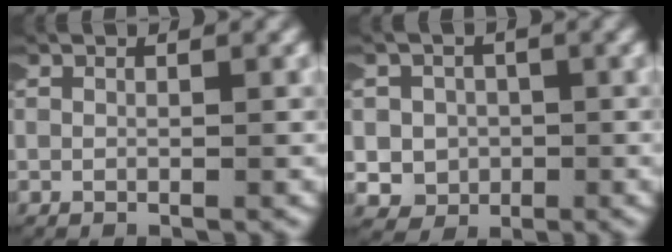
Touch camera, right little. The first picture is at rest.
{"total": 7.6, "force": [-2.1, 7.2, 1.5], "torque": [-0.053, -0.018, -0.042]}